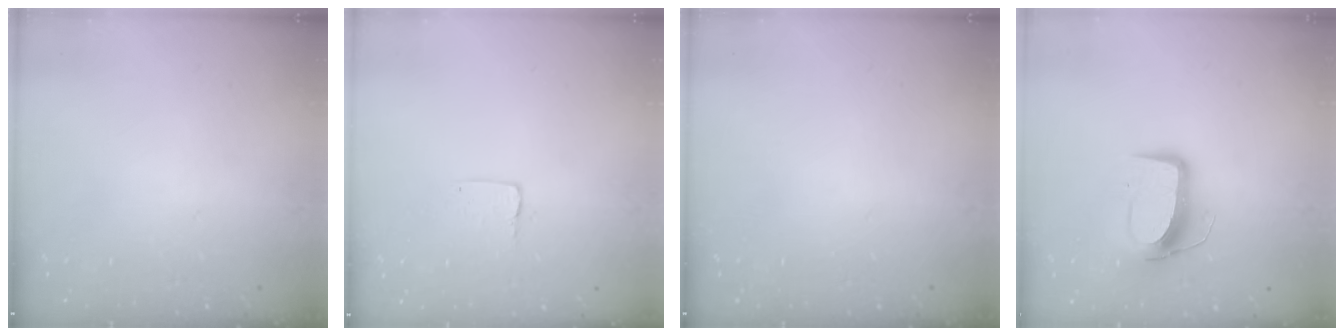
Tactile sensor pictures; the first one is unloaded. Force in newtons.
{"total": 2.0, "press": 2.0, "slide": 0.2}
{"total": 0.0}
{"total": 10.0, "press": 10.0, "slide": 0.3}